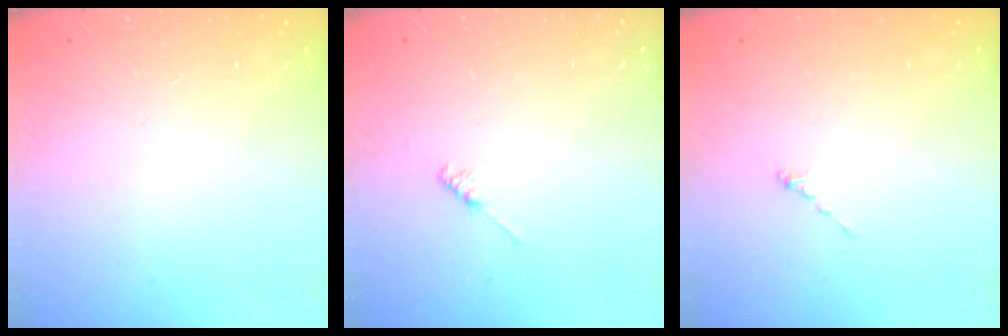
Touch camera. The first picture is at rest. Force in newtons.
{"total": 1.8, "press": 1.7, "slide": 0.3}
{"total": 0.0}